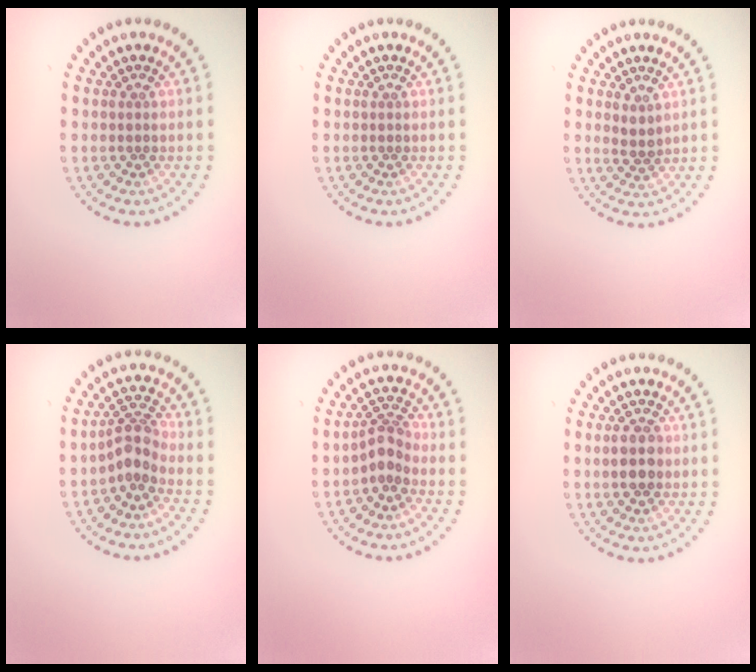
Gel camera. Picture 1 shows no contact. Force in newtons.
{"total": 0.0}
{"total": 1.6, "press": 1.2, "slide": 1.0}
{"total": 2.9, "press": 2.2, "slide": 1.9}
{"total": 2.4, "press": 1.8, "slide": 1.6}
{"total": 2.8, "press": 2.8, "slide": 0.2}